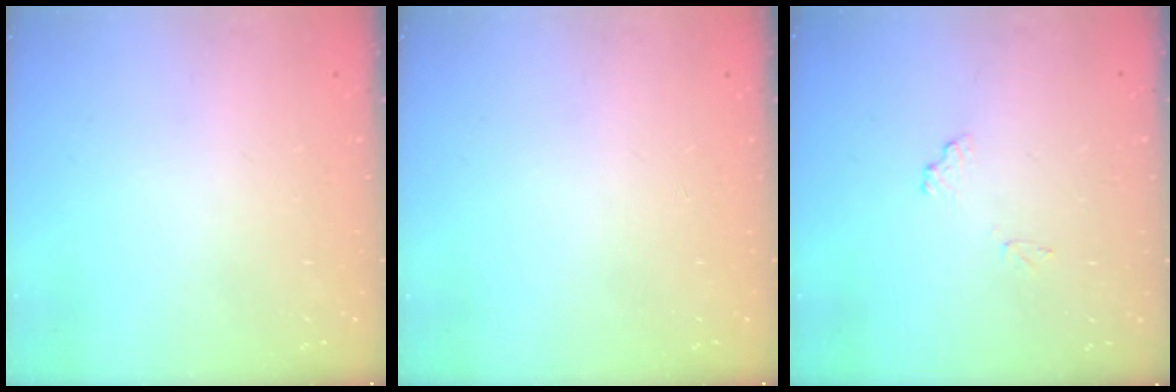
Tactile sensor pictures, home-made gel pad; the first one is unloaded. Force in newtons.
{"total": 0.0}
{"total": 6.2, "press": 6.2, "slide": 0.2}